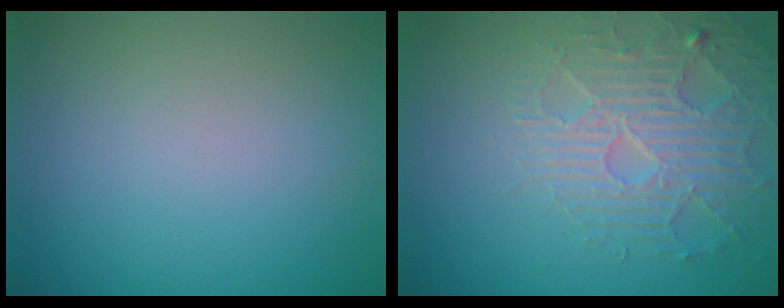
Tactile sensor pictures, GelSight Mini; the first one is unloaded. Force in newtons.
{"total": 4.7, "press": 4.1, "slide": 2.4}